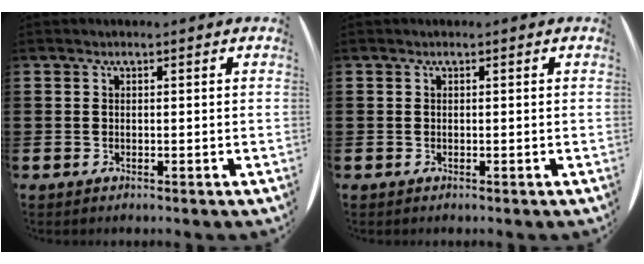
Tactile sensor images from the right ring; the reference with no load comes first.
{"total": 0.0}